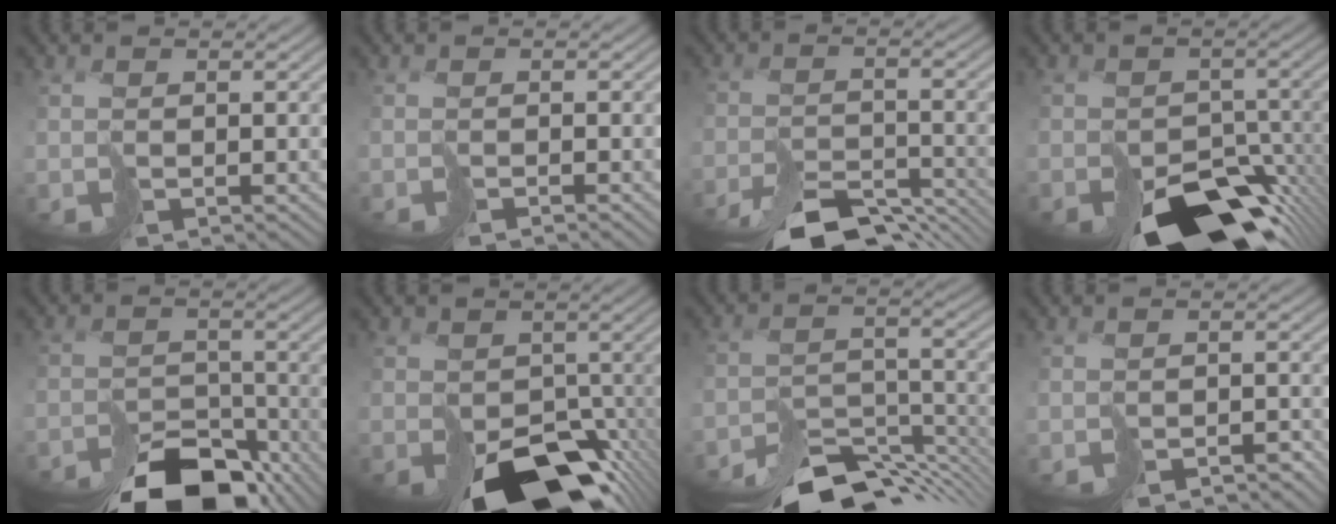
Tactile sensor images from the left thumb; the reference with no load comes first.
{"total": 1.4, "force": [-1.2, -0.5, -0.3], "torque": [0.011, 0.002, -0.024]}
{"total": 8.1, "force": [-7.4, 1.3, 3.2], "torque": [-0.037, 0.004, -0.121]}
{"total": 13.7, "force": [-9.9, 7.0, 6.4], "torque": [-0.098, -0.042, -0.122]}
{"total": 11.3, "force": [-9.8, 3.9, 4.1], "torque": [-0.044, -0.011, -0.144]}
{"total": 13.0, "force": [-8.5, 7.3, 6.7], "torque": [-0.103, -0.048, -0.107]}
{"total": 11.3, "force": [-10.3, 2.7, 3.9], "torque": [-0.052, 0.004, -0.153]}
{"total": 3.9, "force": [-3.7, 1.0, 0.6], "torque": [0.004, -0.008, -0.055]}